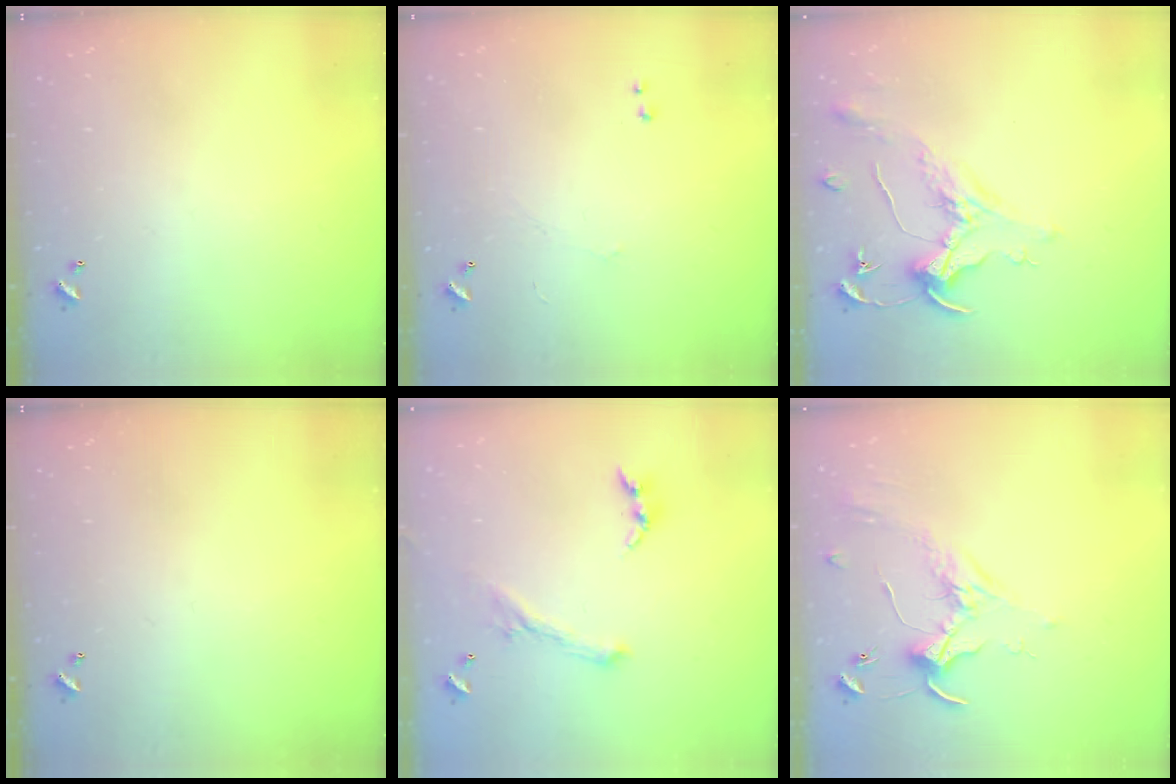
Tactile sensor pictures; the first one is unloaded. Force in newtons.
{"total": 1.0, "press": 0.9, "slide": 0.5}
{"total": 1.6, "press": 1.4, "slide": 0.7}
{"total": 0.0}
{"total": 0.0}
{"total": 1.7, "press": 1.7, "slide": 0.4}